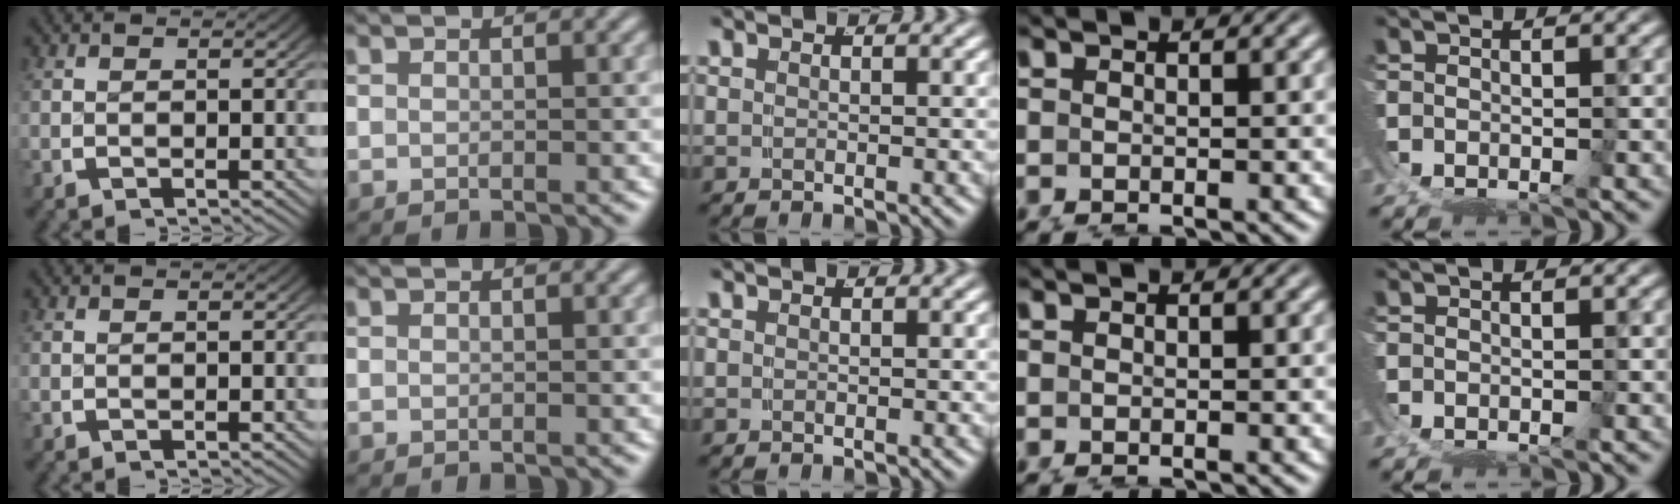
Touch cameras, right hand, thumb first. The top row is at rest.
{}